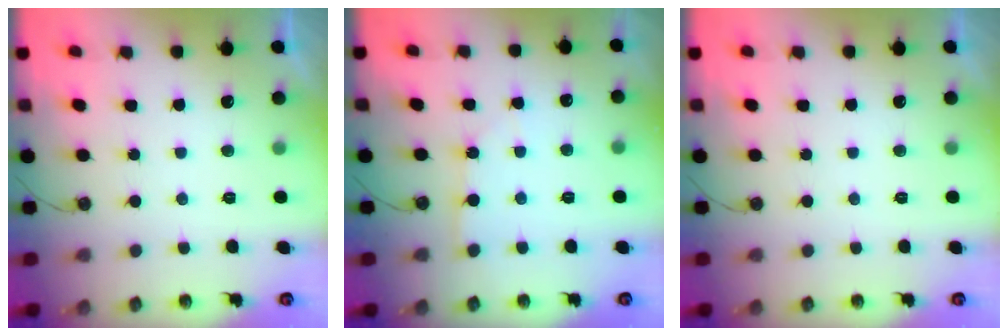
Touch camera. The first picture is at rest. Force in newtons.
{"total": 3.2, "press": 3.1, "slide": 0.5}
{"total": 0.0}